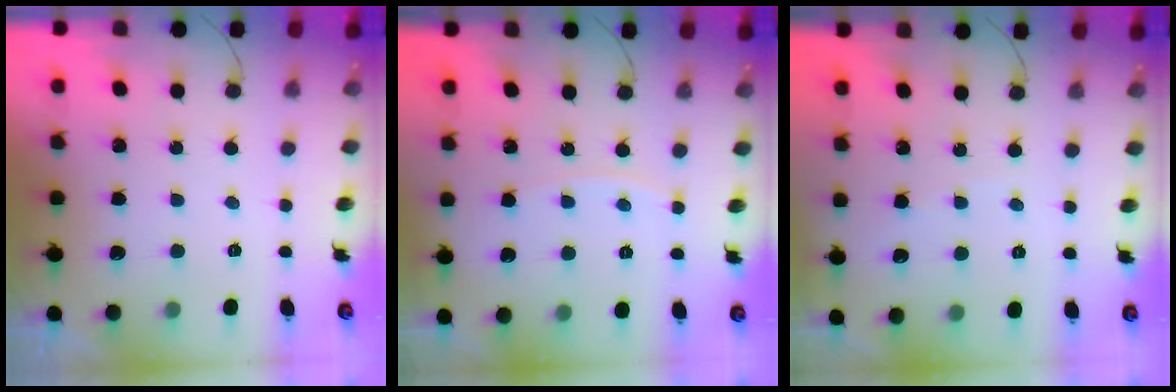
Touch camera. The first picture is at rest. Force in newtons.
{"total": 2.6, "press": 2.5, "slide": 0.4}
{"total": 1.4, "press": 1.4, "slide": 0.2}